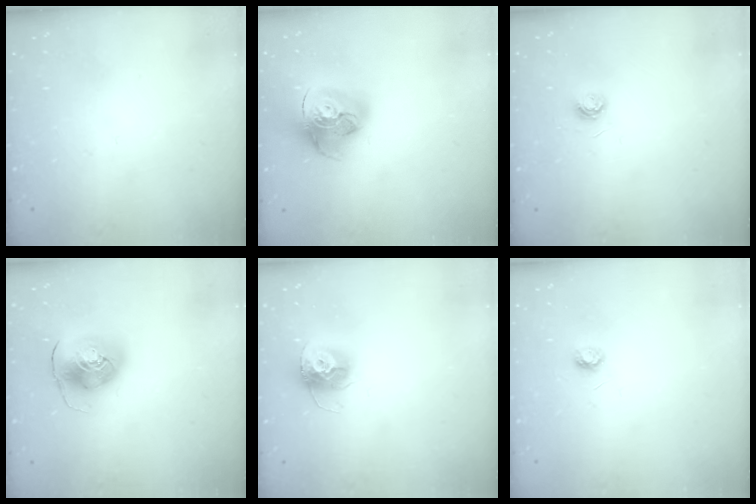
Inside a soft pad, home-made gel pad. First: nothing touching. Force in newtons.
{"total": 16.7, "press": 16.6, "slide": 1.8}
{"total": 4.5, "press": 4.5, "slide": 0.5}
{"total": 9.7, "press": 9.6, "slide": 1.3}
{"total": 11.8, "press": 11.8, "slide": 0.9}
{"total": 3.5, "press": 3.4, "slide": 0.3}